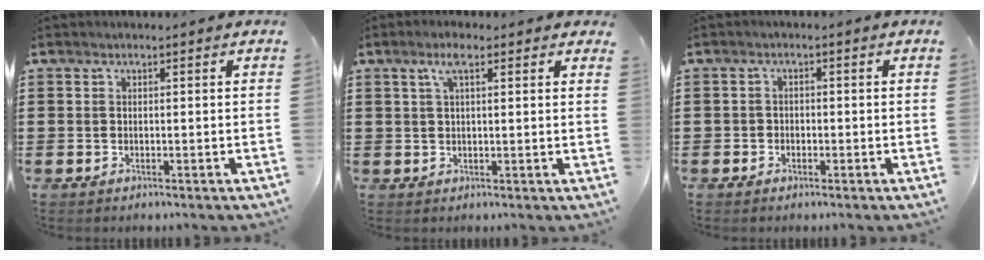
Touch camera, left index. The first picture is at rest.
{"total": 3.9, "force": [2.2, 0.8, 3.0], "torque": [-0.058, 0.000, 0.037]}
{"total": 1.2, "force": [-0.7, 0.9, 0.1], "torque": [-0.007, 0.002, -0.017]}